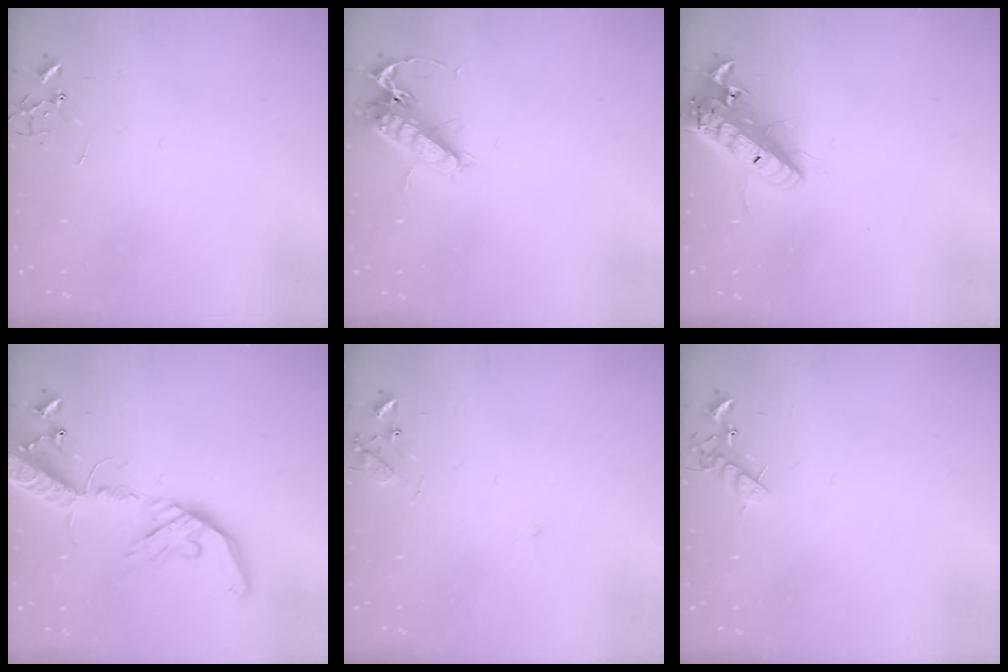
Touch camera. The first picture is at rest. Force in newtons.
{"total": 13.8, "press": 13.8, "slide": 1.2}
{"total": 17.1, "press": 16.8, "slide": 3.3}
{"total": 17.9, "press": 17.6, "slide": 3.7}
{"total": 8.6, "press": 8.5, "slide": 1.1}
{"total": 6.3, "press": 6.2, "slide": 0.9}